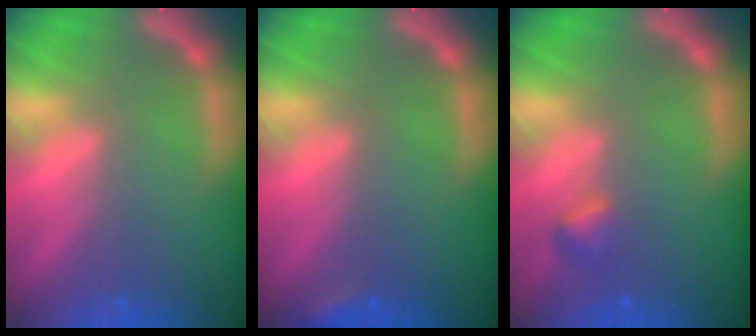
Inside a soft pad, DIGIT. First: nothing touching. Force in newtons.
{"total": 1.4}
{"total": 1.4}